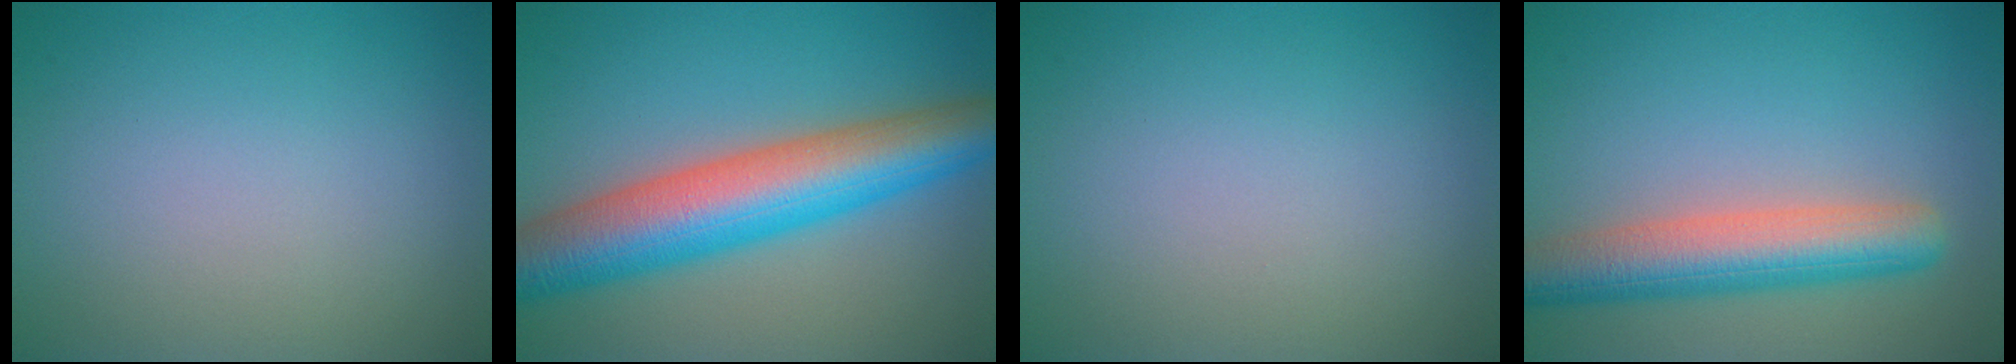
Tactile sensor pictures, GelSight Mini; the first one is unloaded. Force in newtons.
{"total": 10.2, "press": 10.2, "slide": 0.3}
{"total": 0.0}
{"total": 6.6, "press": 6.6, "slide": 0.3}